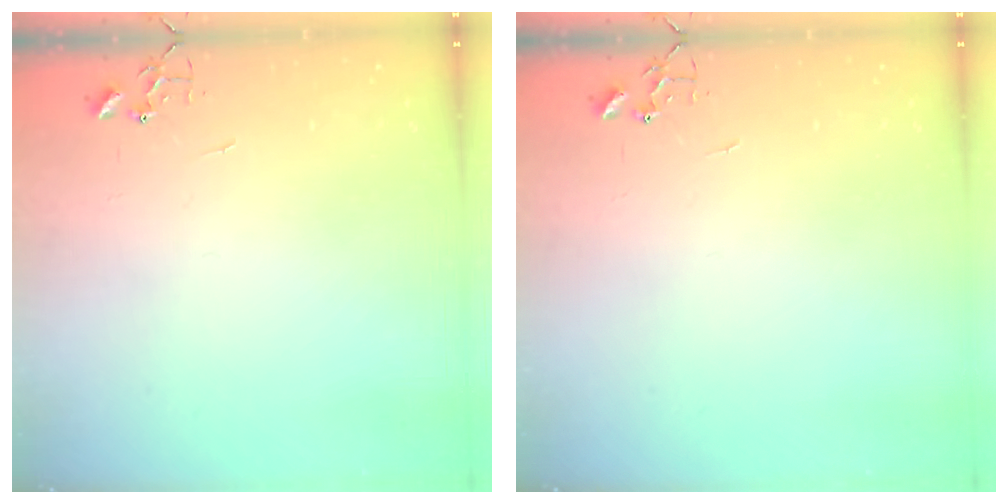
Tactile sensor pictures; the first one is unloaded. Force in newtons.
{"total": 0.0}